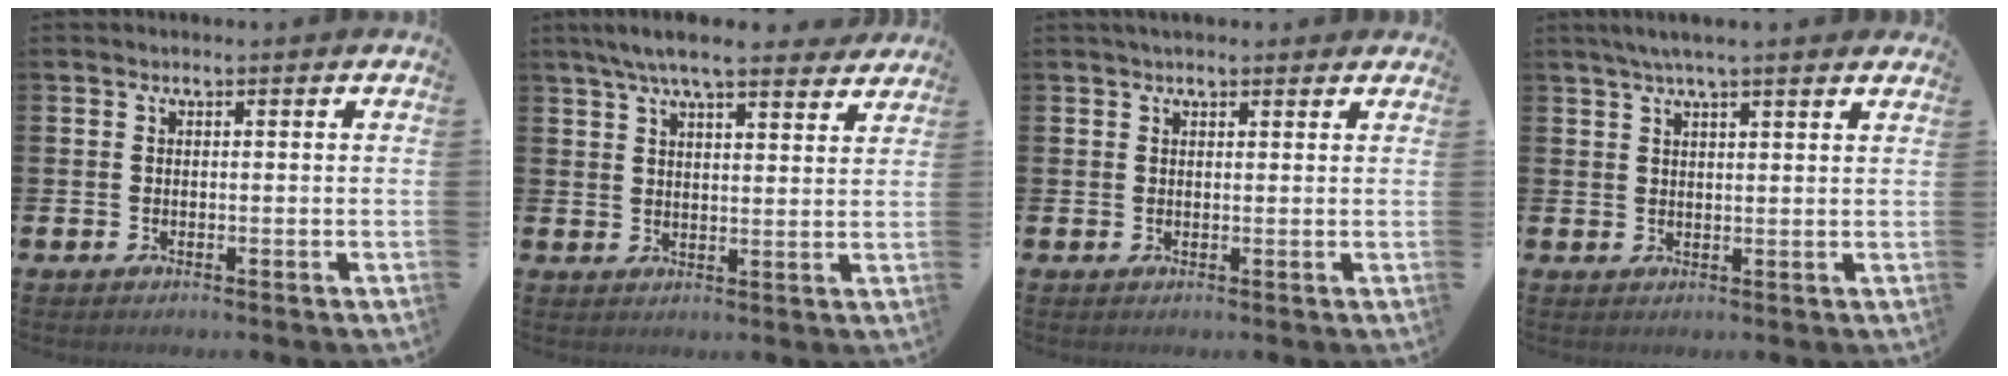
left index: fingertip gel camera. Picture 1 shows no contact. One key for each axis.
{"total": 6.9, "fx": 6.3, "fy": 1.0, "fz": 2.8, "tx": -0.058, "ty": -0.023, "tz": 0.110}
{"total": 1.8, "fx": 1.6, "fy": 0.6, "fz": 0.6, "tx": -0.003, "ty": 0.001, "tz": 0.027}
{"total": 4.0, "fx": 3.4, "fy": 0.2, "fz": 2.0, "tx": -0.045, "ty": -0.003, "tz": 0.061}